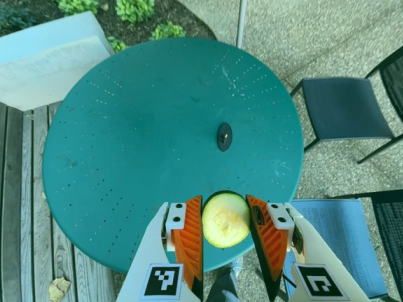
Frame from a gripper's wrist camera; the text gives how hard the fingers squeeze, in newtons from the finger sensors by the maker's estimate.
{"total": 13.2, "left": 13.9, "right": 12.6}